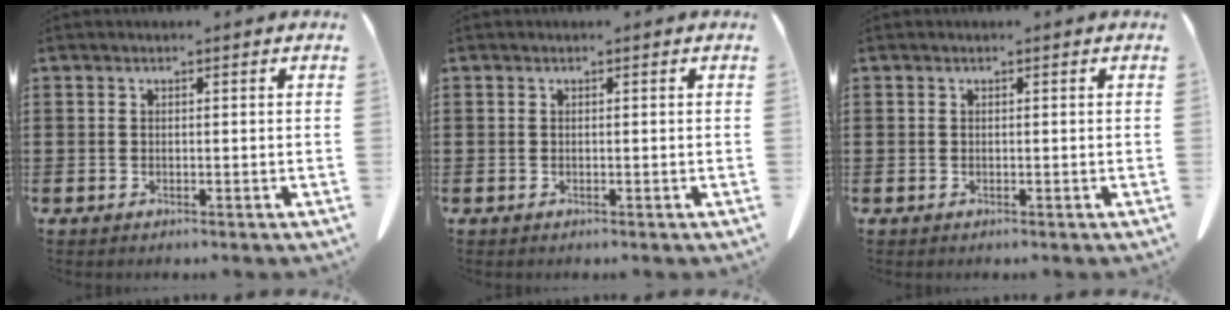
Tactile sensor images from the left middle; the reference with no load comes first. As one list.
[{"total": 0.0}, {"total": 0.0}]